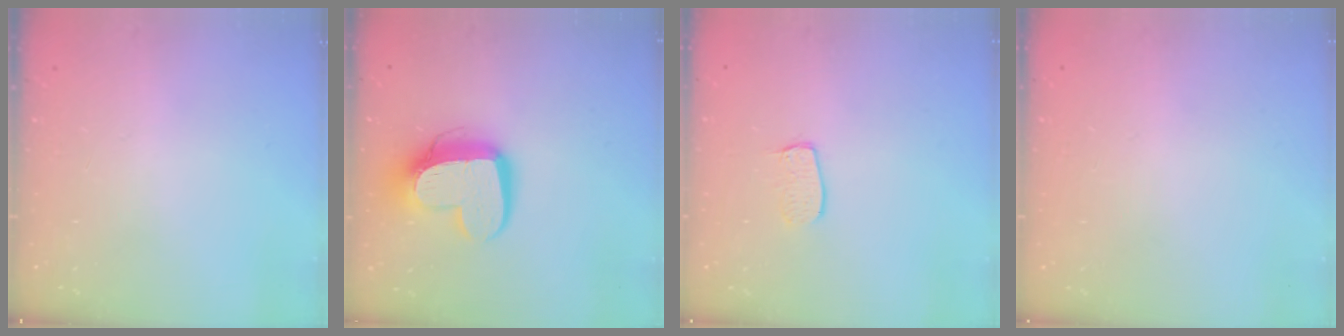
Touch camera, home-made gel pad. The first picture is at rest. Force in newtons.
{"total": 14.0, "press": 13.9, "slide": 1.3}
{"total": 6.6, "press": 6.6, "slide": 0.4}
{"total": 0.0}